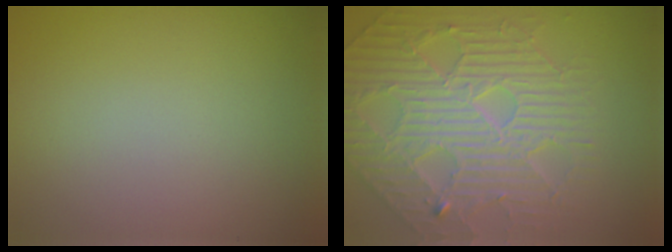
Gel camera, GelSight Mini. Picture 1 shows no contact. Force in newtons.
{"total": 5.9, "press": 5.2, "slide": 2.6}